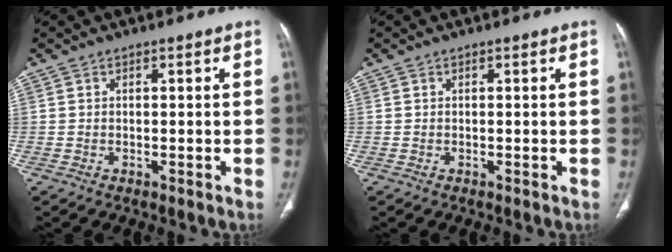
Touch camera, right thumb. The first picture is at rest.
{"total": 0.0}